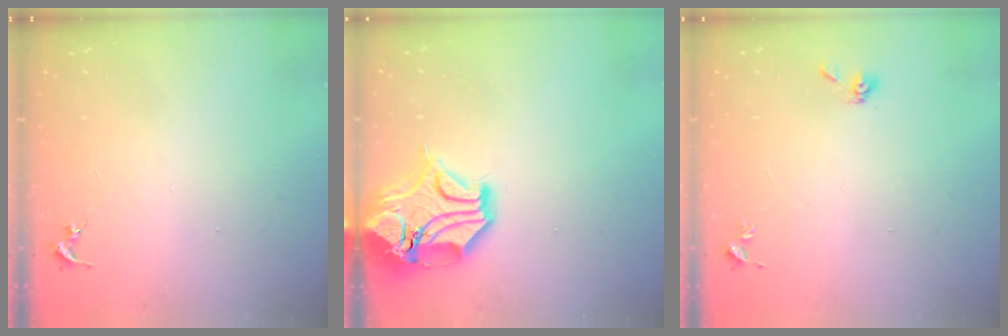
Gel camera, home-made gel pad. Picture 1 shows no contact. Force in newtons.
{"total": 17.9, "press": 17.7, "slide": 2.6}
{"total": 5.3, "press": 5.2, "slide": 1.1}